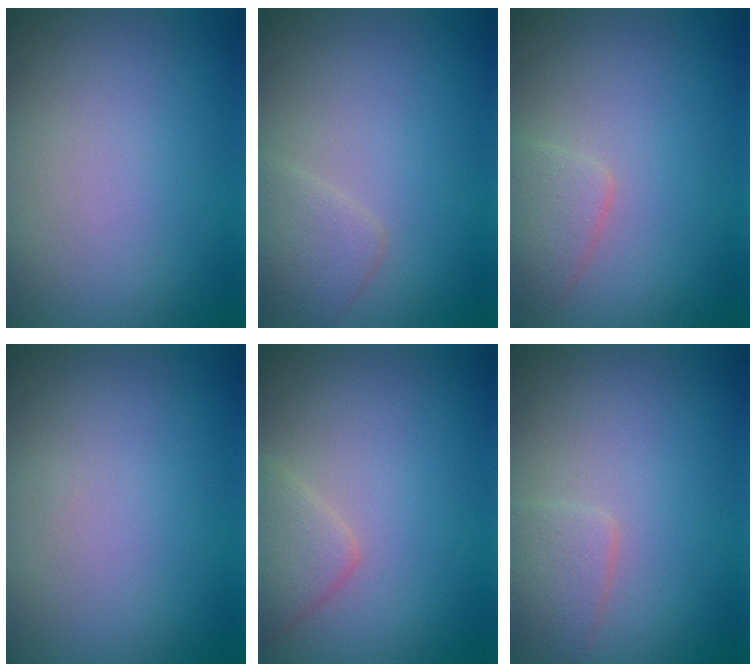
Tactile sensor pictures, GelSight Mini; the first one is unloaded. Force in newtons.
{"total": 2.0, "press": 2.0, "slide": 0.0}
{"total": 2.2, "press": 2.2, "slide": 0.1}
{"total": 0.0}
{"total": 2.2, "press": 2.2, "slide": 0.1}
{"total": 2.1, "press": 2.1, "slide": 0.1}